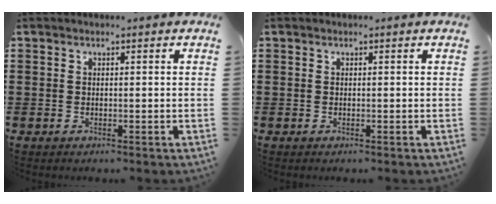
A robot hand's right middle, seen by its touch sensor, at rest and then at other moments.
{"total": 0.0}